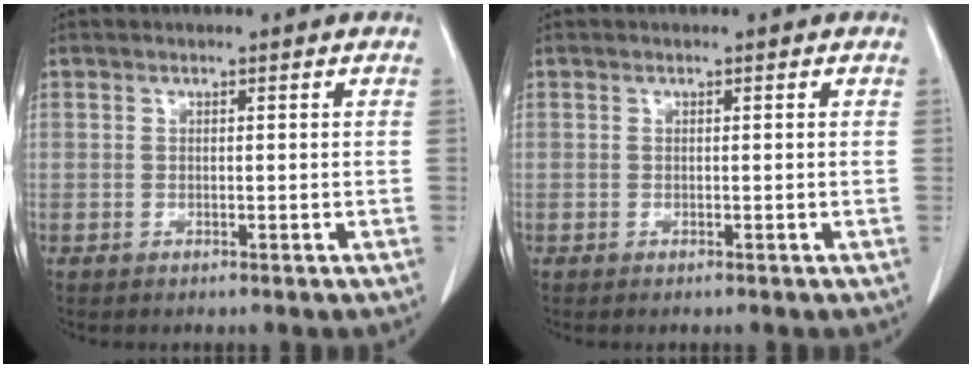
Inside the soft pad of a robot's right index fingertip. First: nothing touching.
{"total": 0.0}